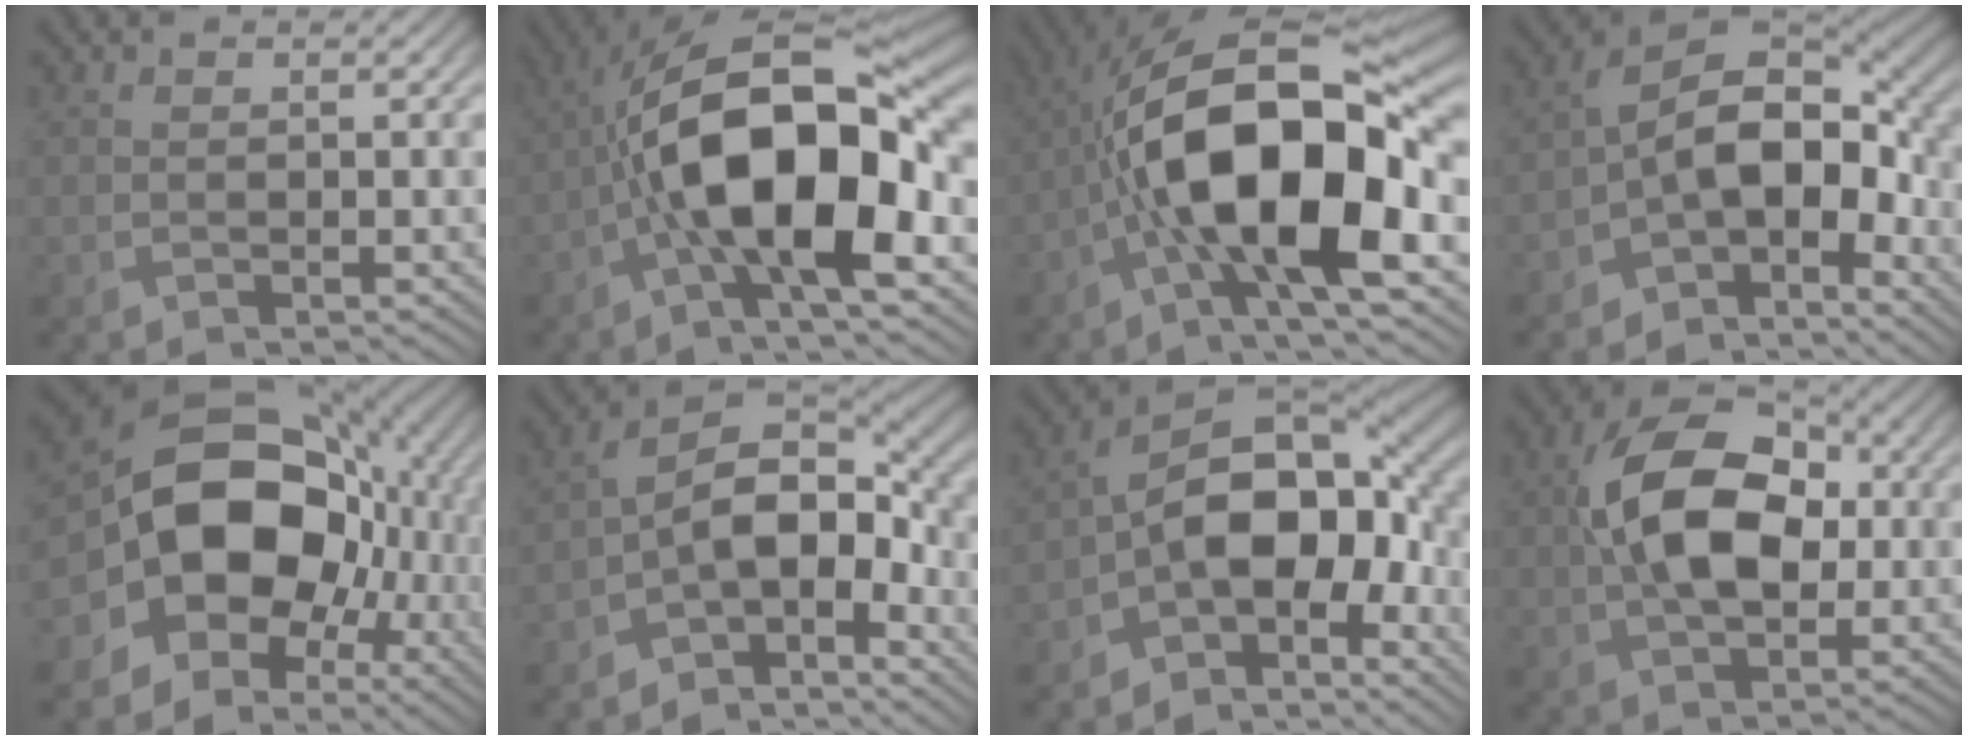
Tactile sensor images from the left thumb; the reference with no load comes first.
{"total": 15.1, "force": [-2.8, 5.8, 13.6], "torque": [-0.228, 0.012, -0.059]}
{"total": 16.6, "force": [-3.0, 6.5, 15.0], "torque": [-0.255, 0.021, -0.064]}
{"total": 11.0, "force": [-3.6, 6.2, 8.3], "torque": [-0.136, 0.003, -0.082]}
{"total": 18.0, "force": [-1.5, 14.0, 11.2], "torque": [-0.170, -0.016, -0.031]}
{"total": 9.8, "force": [-3.8, 5.4, 7.3], "torque": [-0.123, 0.000, -0.083]}
{"total": 12.8, "force": [-3.7, 7.4, 9.8], "torque": [-0.159, 0.004, -0.083]}
{"total": 12.2, "force": [0.9, 7.4, 9.7], "torque": [-0.184, 0.015, 0.005]}